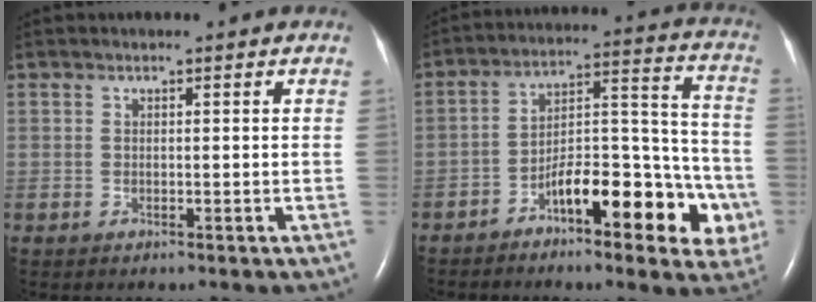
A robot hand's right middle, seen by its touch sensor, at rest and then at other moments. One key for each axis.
{"total": 15.9, "fx": -7.4, "fy": 5.0, "fz": 13.2, "tx": -0.176, "ty": 0.036, "tz": -0.104}